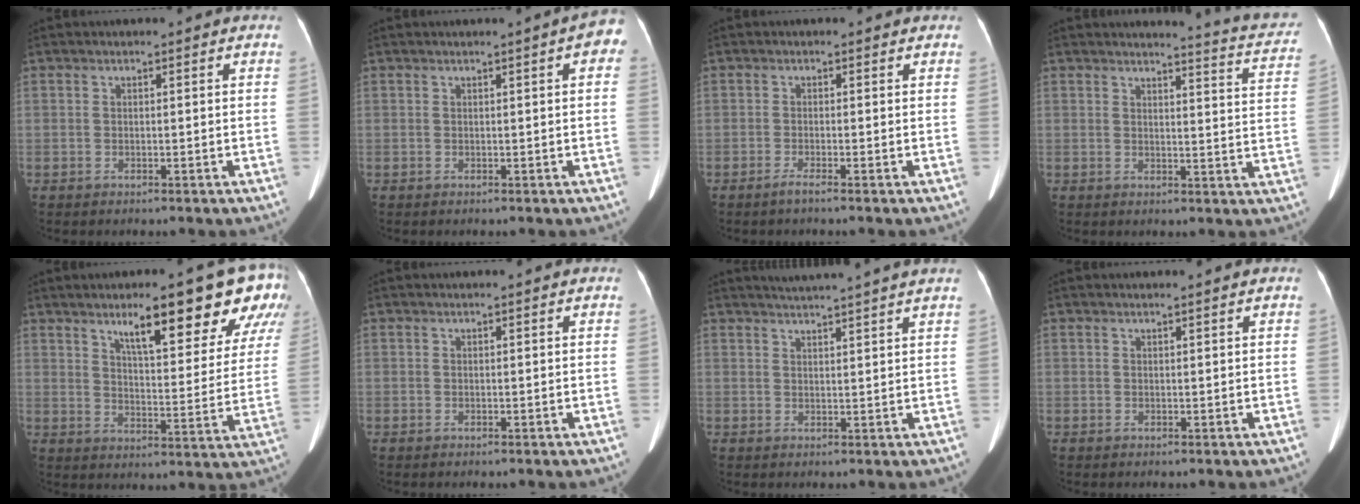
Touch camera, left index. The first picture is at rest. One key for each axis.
{"total": 4.1, "fx": 1.5, "fy": 0.7, "fz": 3.7, "tx": -0.036, "ty": -0.003, "tz": 0.012}
{"total": 1.2, "fx": -0.8, "fy": 0.0, "fz": 0.9, "tx": -0.018, "ty": -0.008, "tz": -0.016}
{"total": 9.9, "fx": 9.6, "fy": 0.3, "fz": 2.6, "tx": -0.014, "ty": -0.076, "tz": 0.078}
{"total": 16.7, "fx": 11.2, "fy": 3.8, "fz": 11.8, "tx": -0.134, "ty": -0.018, "tz": 0.140}
{"total": 1.9, "fx": 1.7, "fy": 0.1, "fz": 0.7, "tx": -0.006, "ty": 0.001, "tz": 0.016}
{"total": 9.8, "fx": 8.8, "fy": -1.3, "fz": 4.1, "tx": -0.065, "ty": -0.005, "tz": 0.107}
{"total": 1.6, "fx": 1.5, "fy": -0.3, "fz": 0.5, "tx": -0.006, "ty": -0.009, "tz": 0.016}